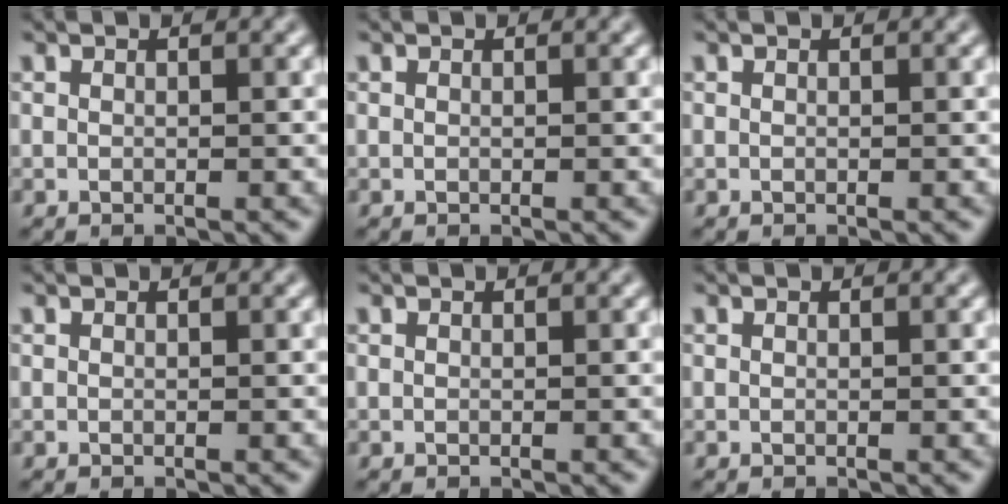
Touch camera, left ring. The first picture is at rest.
{"total": 0.0}
{"total": 0.0}
{"total": 0.0}
{"total": 0.0}
{"total": 0.0}